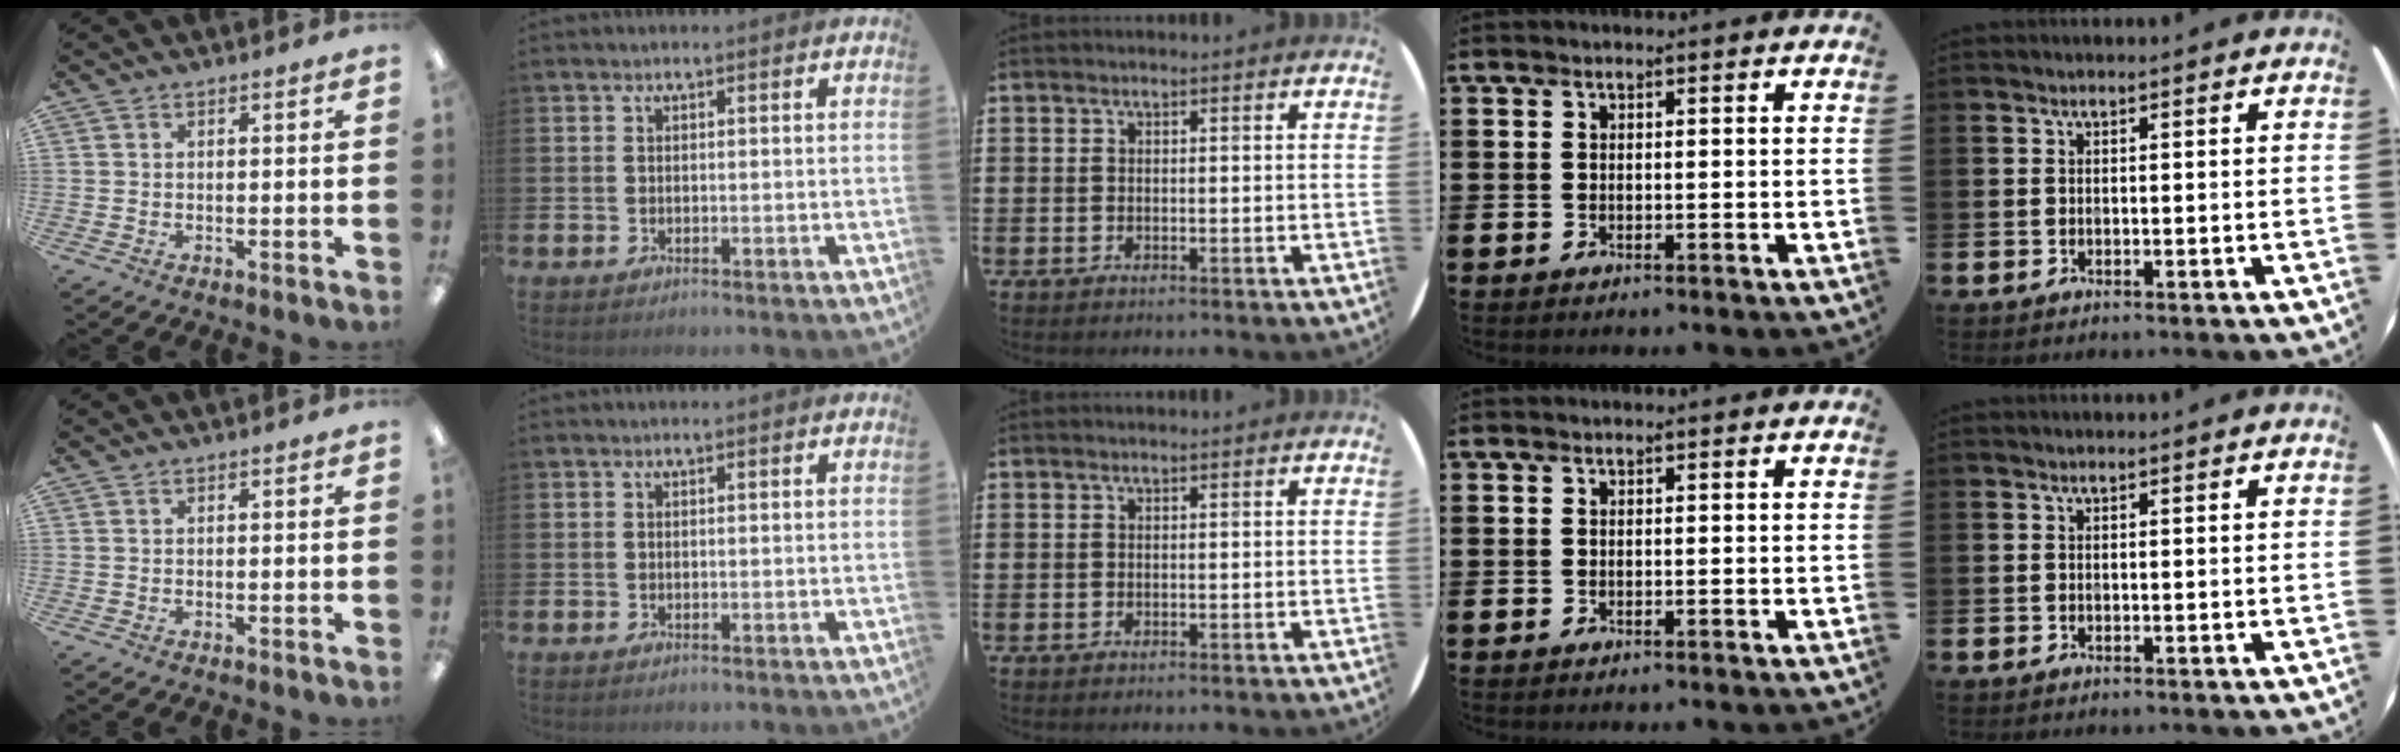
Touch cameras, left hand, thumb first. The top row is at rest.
{}